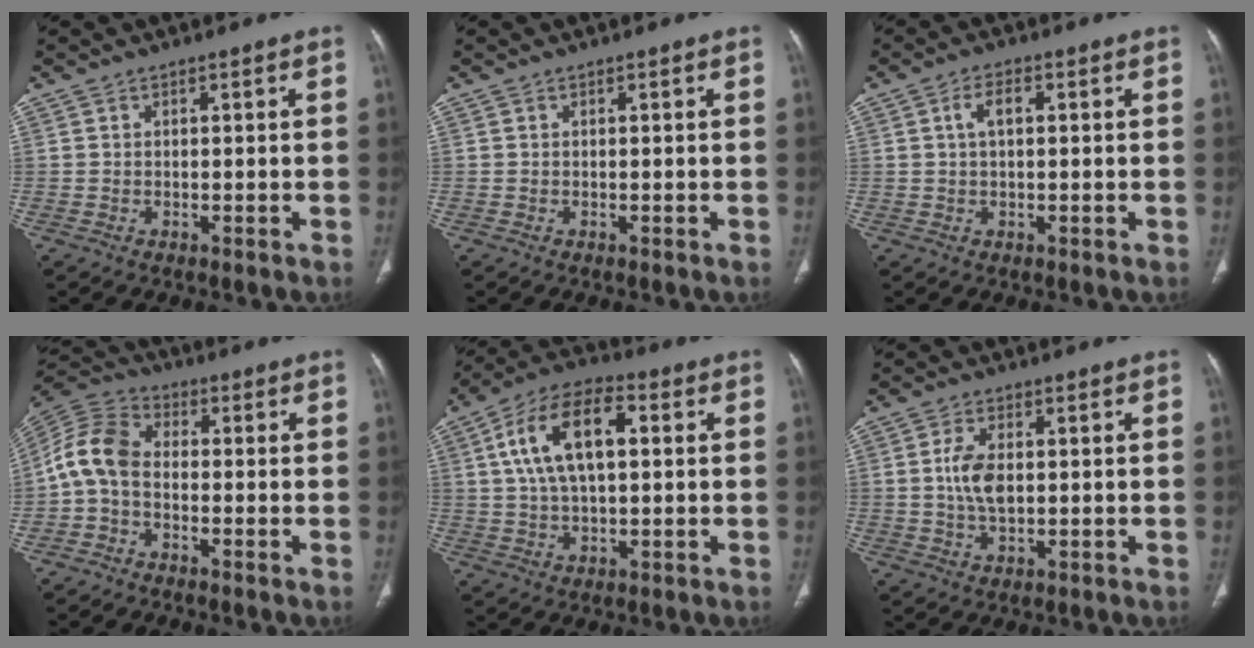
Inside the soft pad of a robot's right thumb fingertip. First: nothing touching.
{"total": 0.0}
{"total": 3.5, "force": [0.7, 1.8, 3.0], "torque": [-0.058, 0.009, 0.013]}
{"total": 8.3, "force": [-1.4, 5.5, 6.1], "torque": [-0.121, 0.026, -0.044]}
{"total": 15.0, "force": [3.3, 7.6, 12.5], "torque": [-0.226, 0.020, 0.055]}
{"total": 6.1, "force": [0.5, 3.3, 5.1], "torque": [-0.103, -0.001, 0.010]}